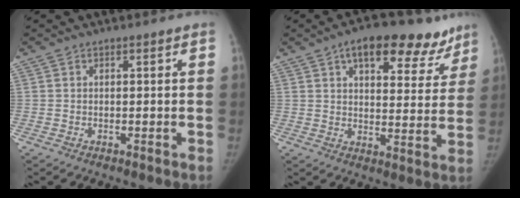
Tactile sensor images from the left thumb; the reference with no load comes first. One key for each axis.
{"total": 17.6, "fx": 11.1, "fy": 8.3, "fz": 10.9, "tx": -0.099, "ty": -0.023, "tz": 0.150}